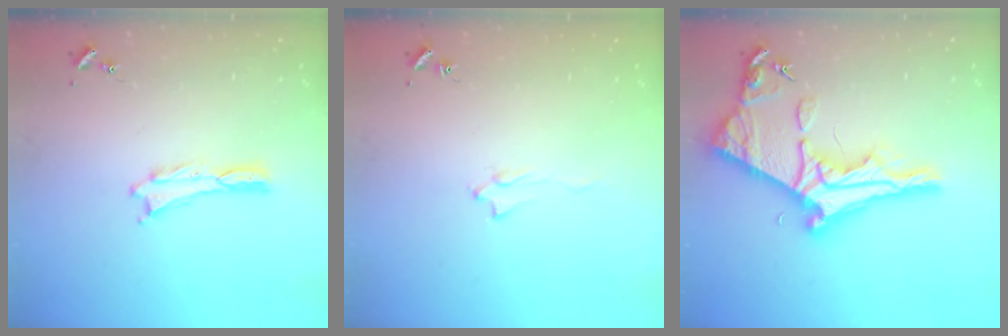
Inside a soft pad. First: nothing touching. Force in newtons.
{"total": 1.6, "press": 1.5, "slide": 0.2}
{"total": 10.1, "press": 10.1, "slide": 1.0}